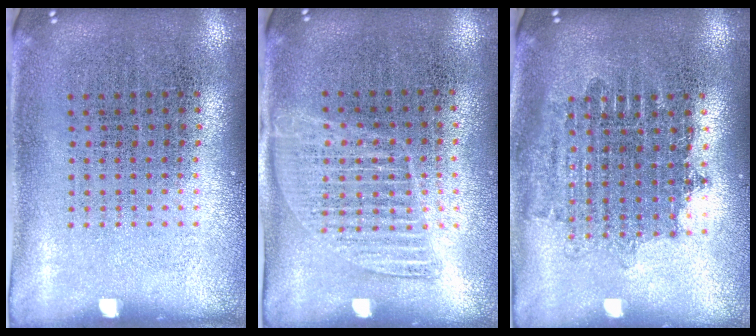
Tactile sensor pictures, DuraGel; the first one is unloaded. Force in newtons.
{"total": 1.3, "press": 1.1, "slide": 0.5}
{"total": 1.6, "press": 1.3, "slide": 0.9}